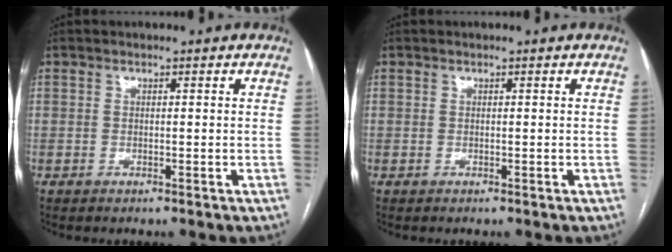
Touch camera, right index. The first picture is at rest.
{"total": 0.0}